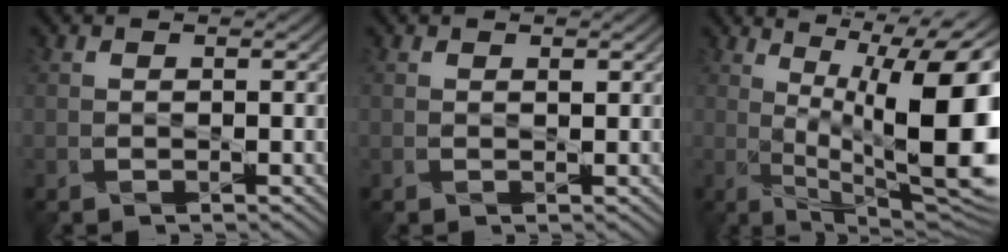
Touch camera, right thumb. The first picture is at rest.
{"total": 0.8, "force": [0.7, 0.1, 0.2], "torque": [-0.002, 0.003, 0.015]}
{"total": 15.1, "force": [2.1, 4.8, 14.1], "torque": [-0.187, 0.014, 0.040]}